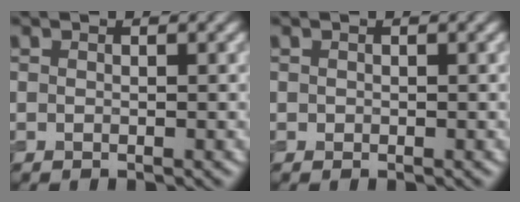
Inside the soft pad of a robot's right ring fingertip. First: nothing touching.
{"total": 0.0}